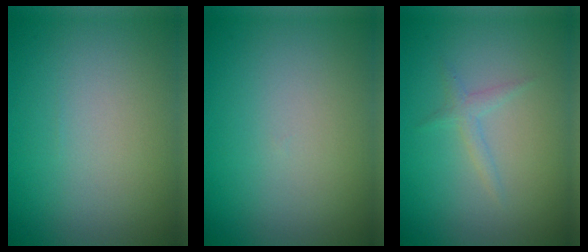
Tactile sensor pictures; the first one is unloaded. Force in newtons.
{"total": 0.0}
{"total": 1.2, "press": 1.2, "slide": 0.1}